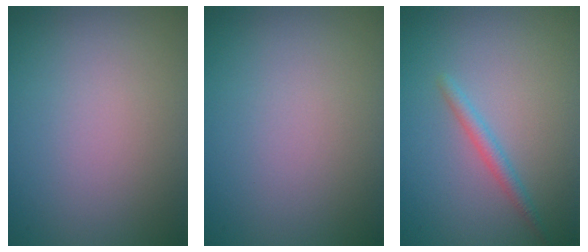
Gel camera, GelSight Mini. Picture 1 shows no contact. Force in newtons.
{"total": 0.0}
{"total": 1.4, "press": 1.4, "slide": 0.1}